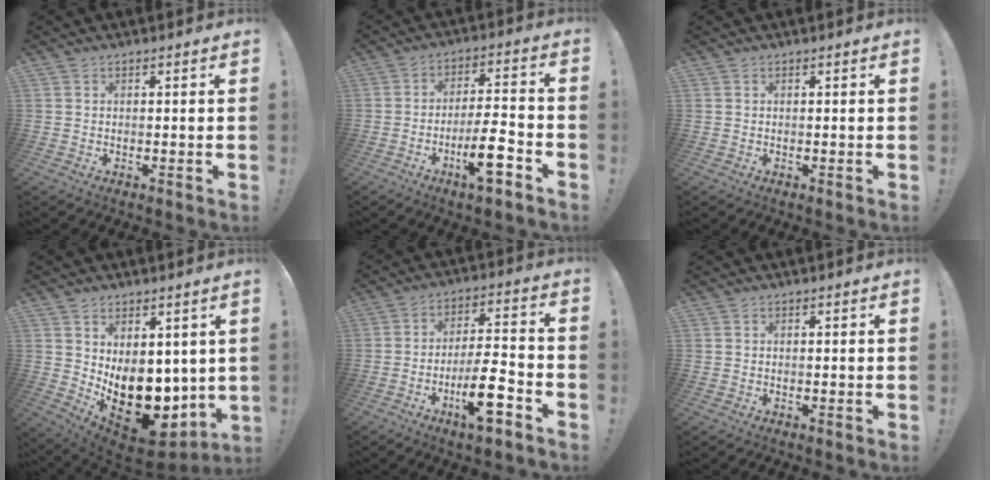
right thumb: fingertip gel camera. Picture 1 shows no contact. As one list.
[{"total": 11.8, "force": [-5.8, 3.0, 9.8], "torque": [-0.155, 0.026, -0.098]}, {"total": 0.0}, {"total": 15.3, "force": [-1.8, 10.8, 10.7], "torque": [-0.135, -0.012, -0.006]}, {"total": 13.5, "force": [-6.4, 4.1, 11.1], "torque": [-0.180, 0.036, -0.105]}, {"total": 0.0}]